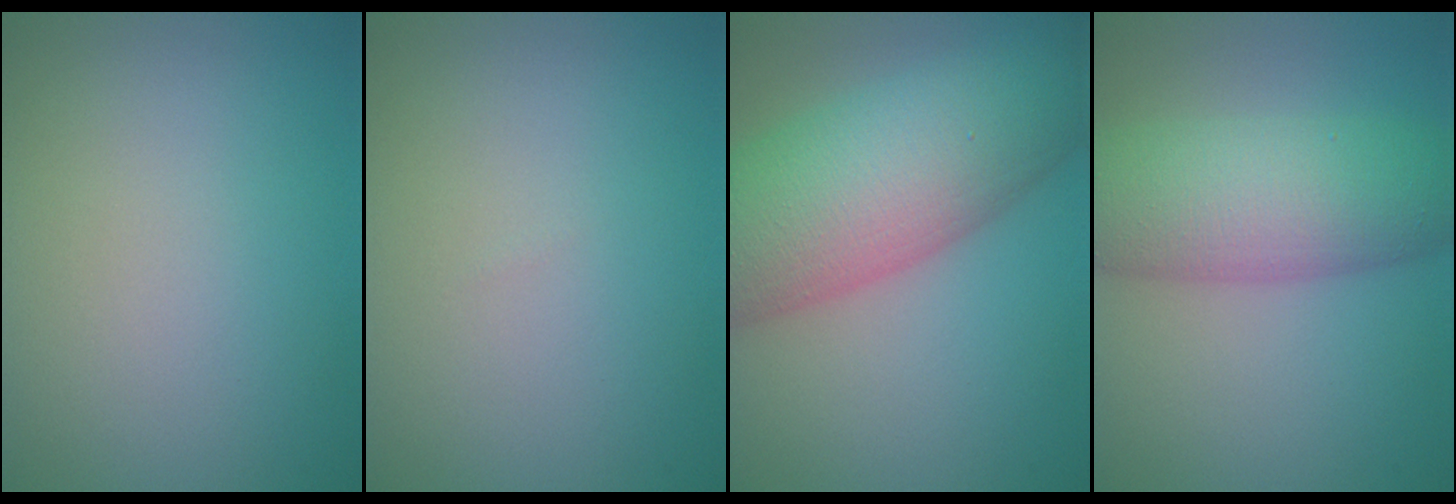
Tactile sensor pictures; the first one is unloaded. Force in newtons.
{"total": 0.0}
{"total": 11.9, "press": 11.9, "slide": 0.4}
{"total": 8.2, "press": 8.2, "slide": 0.1}